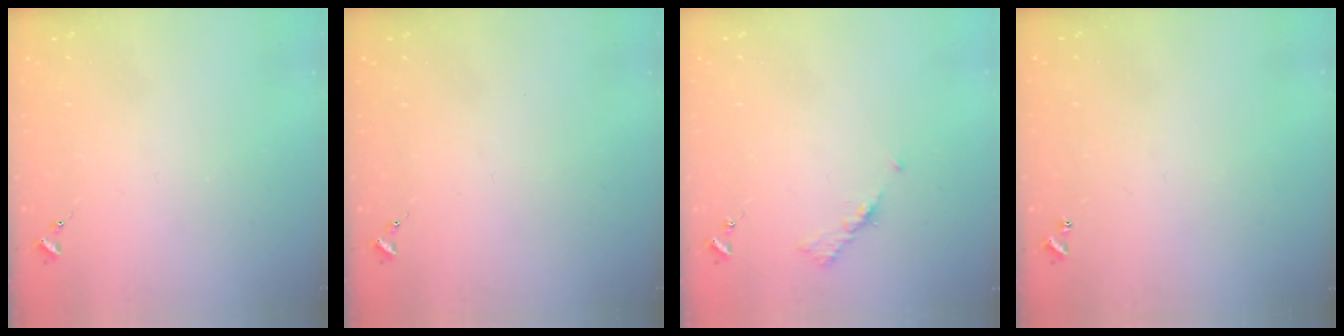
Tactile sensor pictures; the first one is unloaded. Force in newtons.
{"total": 0.0}
{"total": 5.3, "press": 5.2, "slide": 0.7}
{"total": 0.9, "press": 0.9, "slide": 0.2}